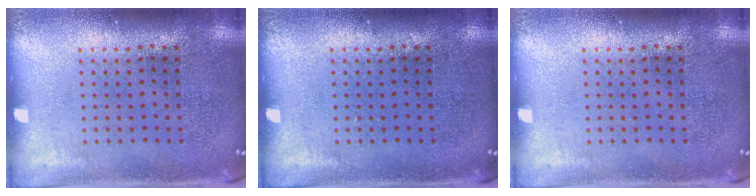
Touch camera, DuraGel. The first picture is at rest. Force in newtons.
{"total": 0.0}
{"total": 0.0}